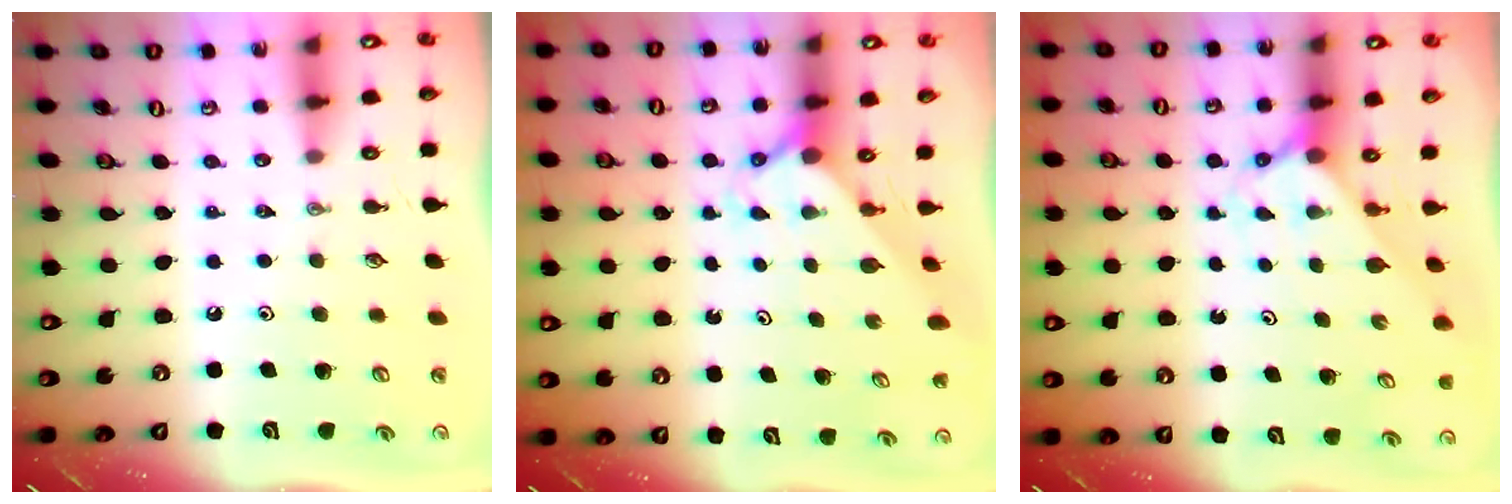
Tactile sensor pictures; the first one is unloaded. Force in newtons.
{"total": 3.8, "press": 3.8, "slide": 0.2}
{"total": 1.9, "press": 1.9, "slide": 0.2}